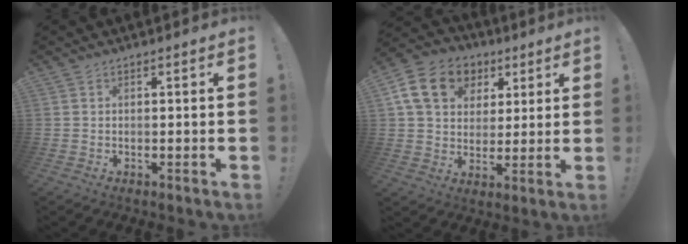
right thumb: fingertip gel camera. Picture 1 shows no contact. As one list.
[{"total": 16.7, "force": [6.3, 13.1, 8.3], "torque": [-0.115, -0.019, 0.128]}]